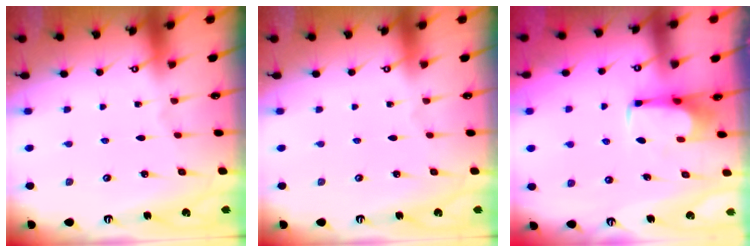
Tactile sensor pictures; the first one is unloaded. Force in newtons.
{"total": 0.0}
{"total": 1.3, "press": 1.2, "slide": 0.4}